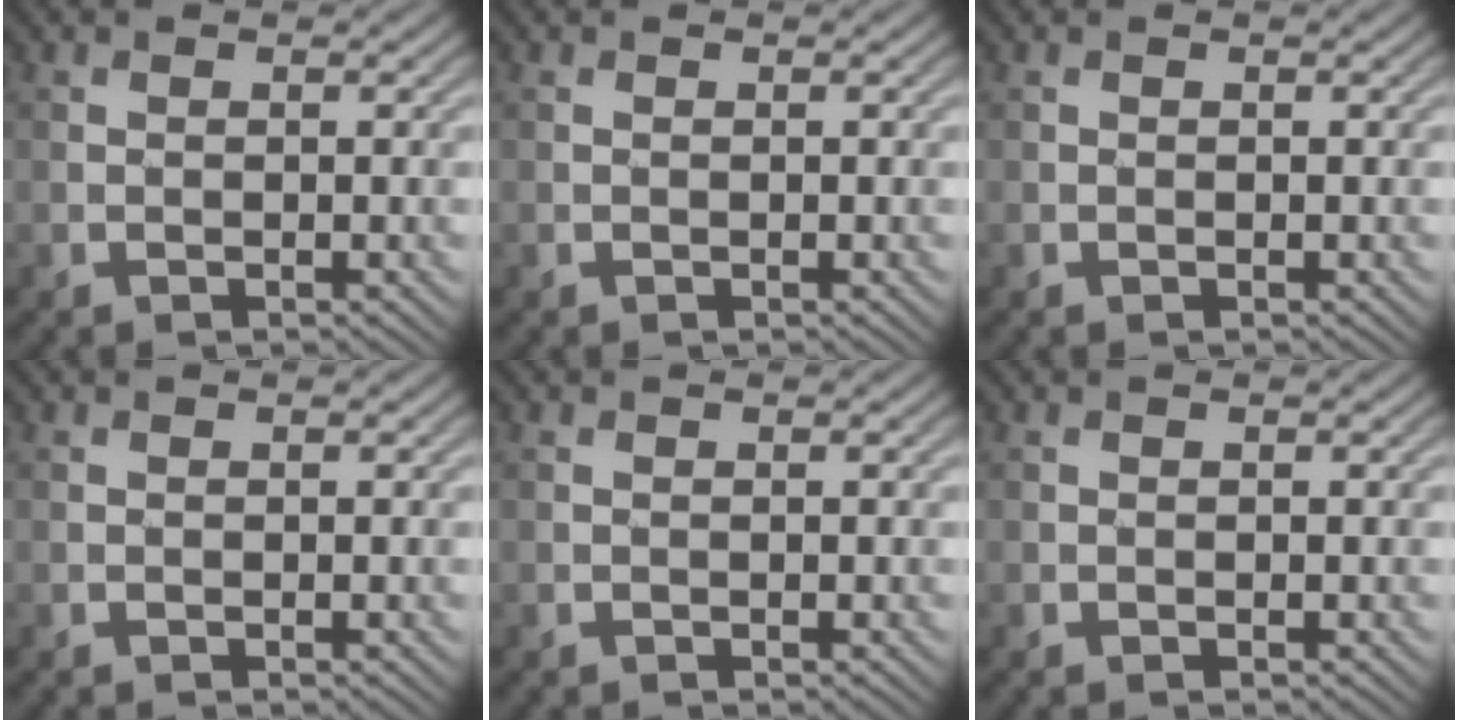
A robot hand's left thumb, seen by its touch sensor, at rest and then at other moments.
{"total": 0.0}
{"total": 0.0}
{"total": 0.0}
{"total": 0.0}
{"total": 0.0}